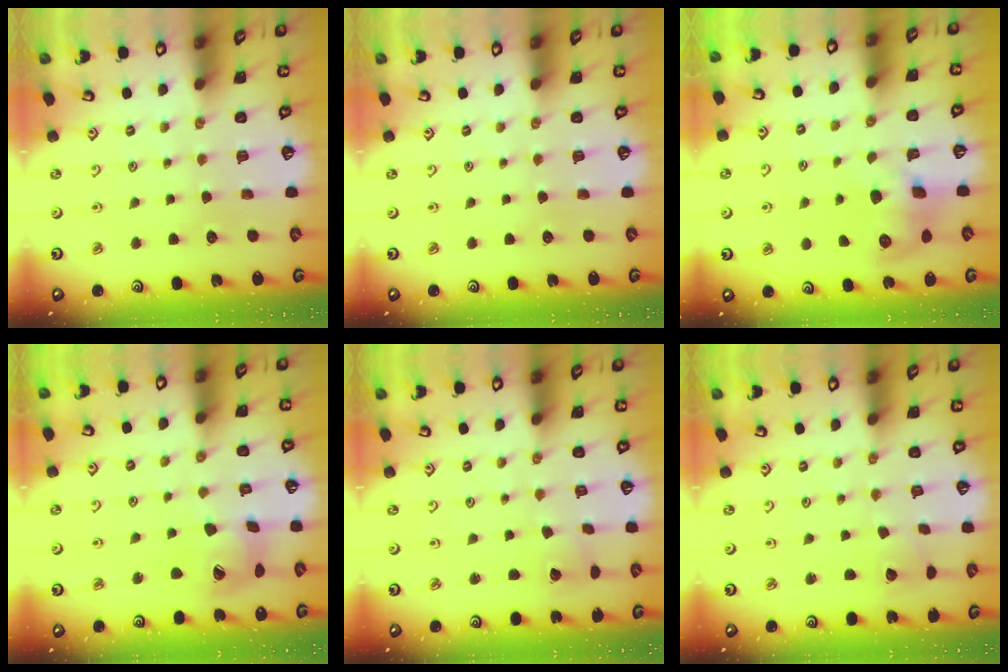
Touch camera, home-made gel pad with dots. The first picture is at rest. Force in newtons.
{"total": 0.0}
{"total": 9.2, "press": 9.2, "slide": 0.5}
{"total": 15.0, "press": 14.8, "slide": 2.1}
{"total": 2.3, "press": 2.3, "slide": 0.2}
{"total": 2.1, "press": 2.1, "slide": 0.2}